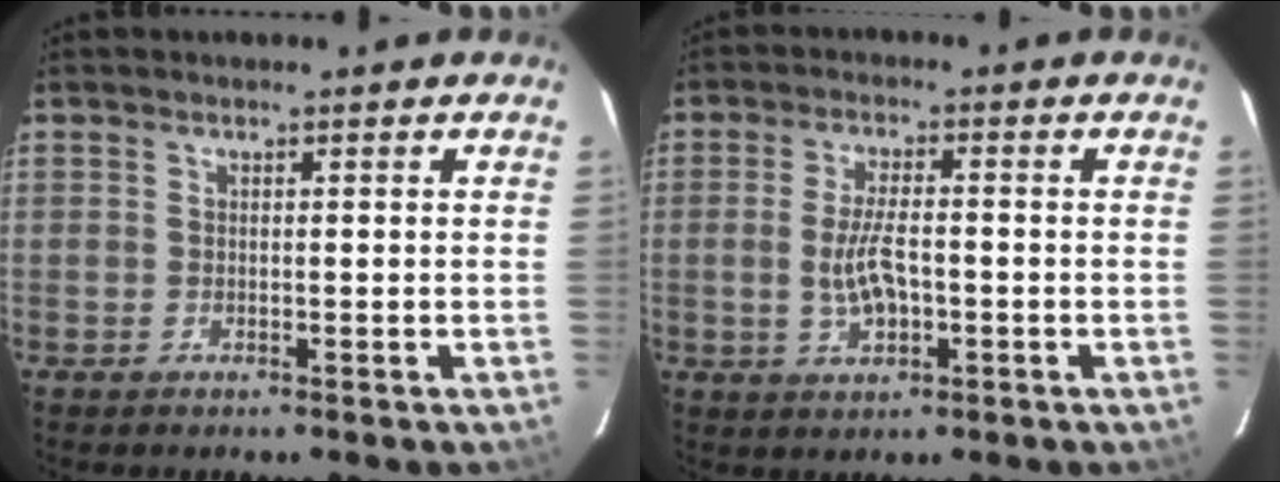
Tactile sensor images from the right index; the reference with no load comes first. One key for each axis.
{"total": 6.8, "fx": -1.2, "fy": 2.8, "fz": 6.1, "tx": -0.121, "ty": -0.002, "tz": -0.017}